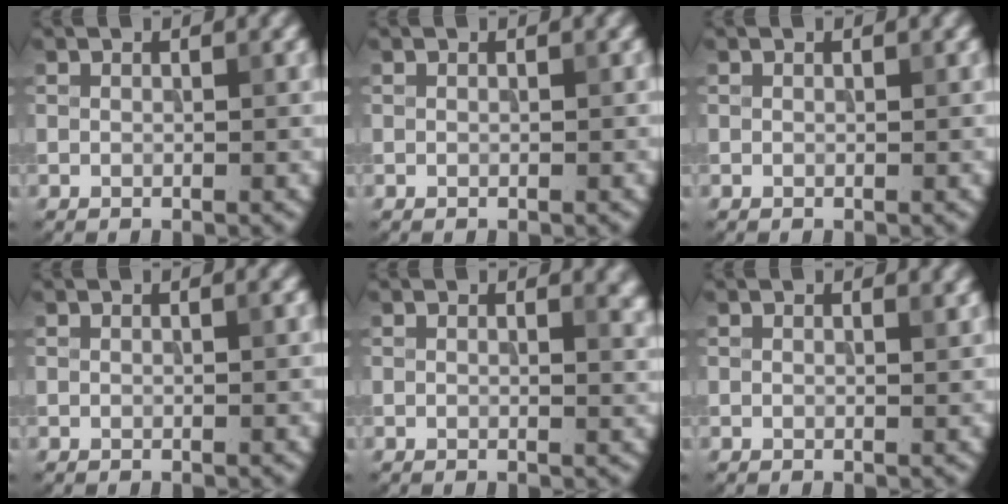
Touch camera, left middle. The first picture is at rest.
{"total": 0.0}
{"total": 0.0}
{"total": 0.0}
{"total": 1.5, "force": [1.0, 0.6, 1.0], "torque": [-0.013, -0.007, 0.017]}
{"total": 0.6, "force": [0.4, 0.2, 0.3], "torque": [-0.006, -0.001, 0.008]}